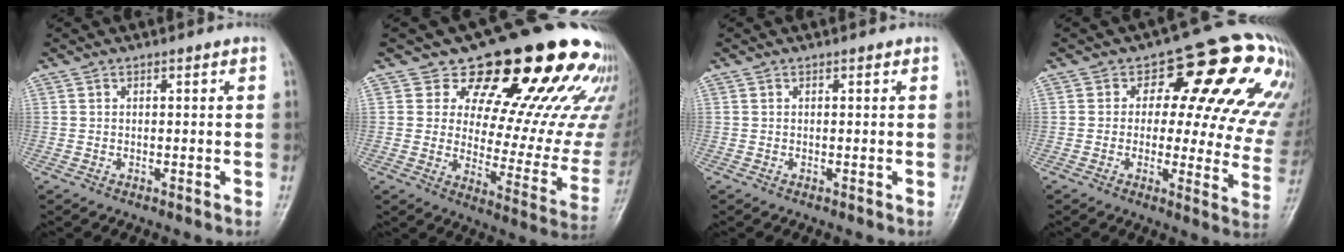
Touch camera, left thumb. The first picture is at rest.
{"total": 24.2, "force": [16.7, 9.9, 14.4], "torque": [-0.133, -0.086, 0.214]}
{"total": 0.0}
{"total": 19.4, "force": [7.2, 10.0, 14.9], "torque": [-0.126, -0.002, 0.073]}